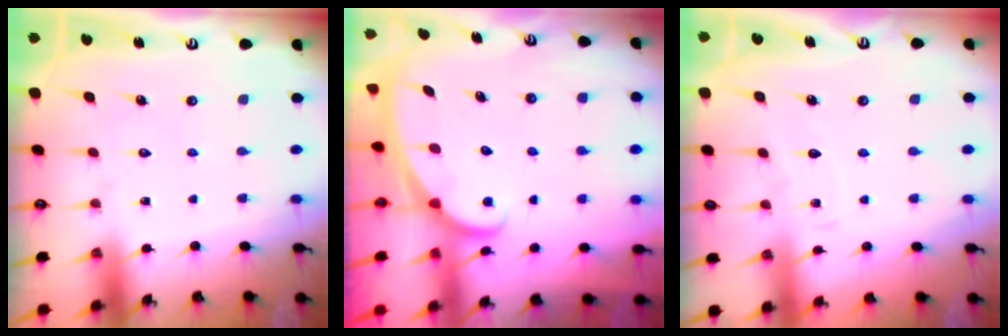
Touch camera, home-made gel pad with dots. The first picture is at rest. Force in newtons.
{"total": 2.5, "press": 2.5, "slide": 0.3}
{"total": 4.3, "press": 4.3, "slide": 0.3}